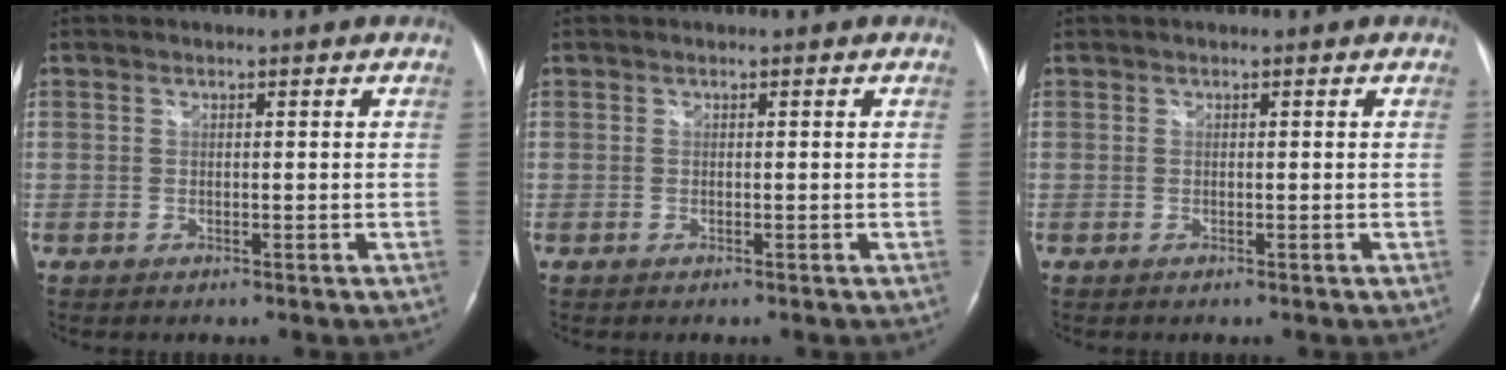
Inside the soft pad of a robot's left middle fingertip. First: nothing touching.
{"total": 0.0}
{"total": 0.0}